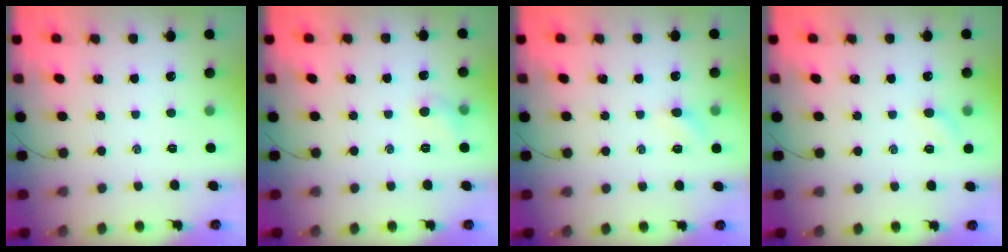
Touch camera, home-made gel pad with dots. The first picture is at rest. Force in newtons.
{"total": 4.8, "press": 4.6, "slide": 1.4}
{"total": 3.5, "press": 3.3, "slide": 1.2}
{"total": 4.8, "press": 4.7, "slide": 1.1}